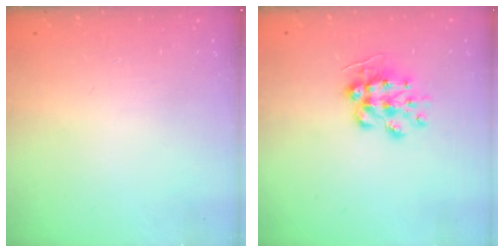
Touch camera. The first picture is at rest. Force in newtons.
{"total": 9.3, "press": 9.3, "slide": 0.7}